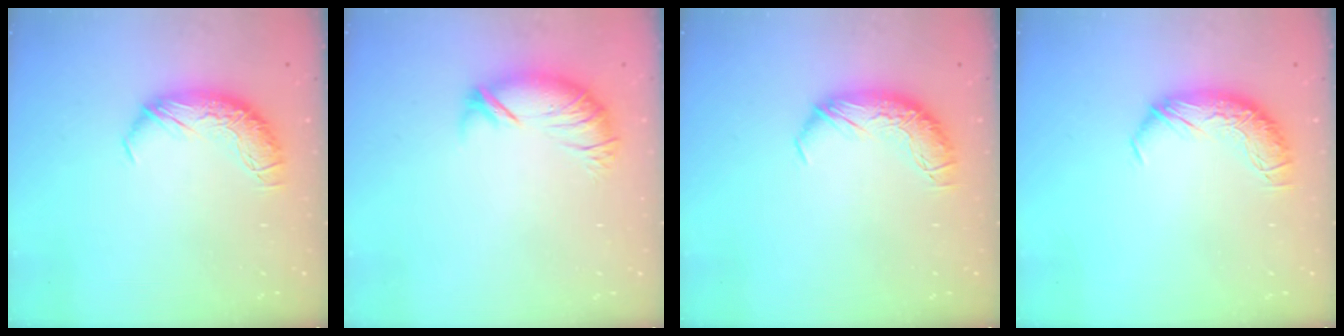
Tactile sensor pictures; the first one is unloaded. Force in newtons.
{"total": 2.6, "press": 1.5, "slide": 2.1}
{"total": 0.0}
{"total": 0.0}